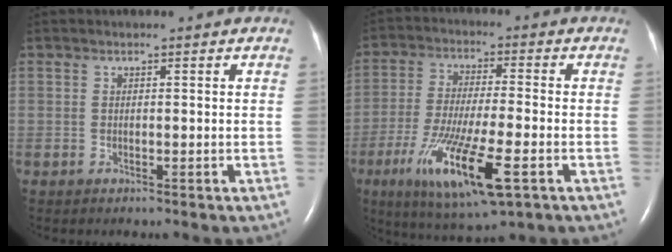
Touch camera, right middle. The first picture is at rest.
{"total": 14.3, "force": [-6.0, 2.0, 12.9], "torque": [-0.255, -0.033, -0.096]}